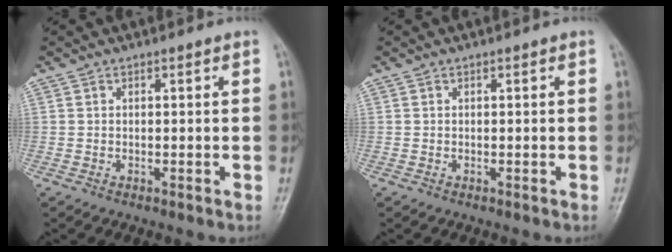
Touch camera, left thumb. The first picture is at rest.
{"total": 0.0}